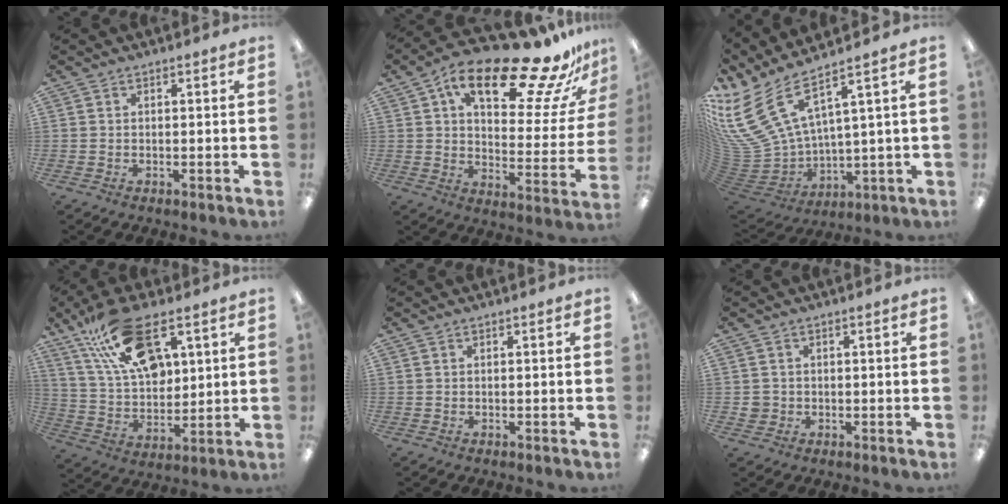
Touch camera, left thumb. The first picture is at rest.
{"total": 23.8, "force": [15.1, 8.5, 16.3], "torque": [-0.234, -0.099, 0.238]}
{"total": 16.9, "force": [8.8, 9.0, 11.3], "torque": [-0.267, -0.058, 0.164]}
{"total": 20.3, "force": [11.0, 10.5, 13.5], "torque": [-0.236, -0.031, 0.197]}
{"total": 0.0}
{"total": 2.6, "force": [-0.4, 2.5, 0.4], "torque": [-0.002, -0.001, -0.009]}